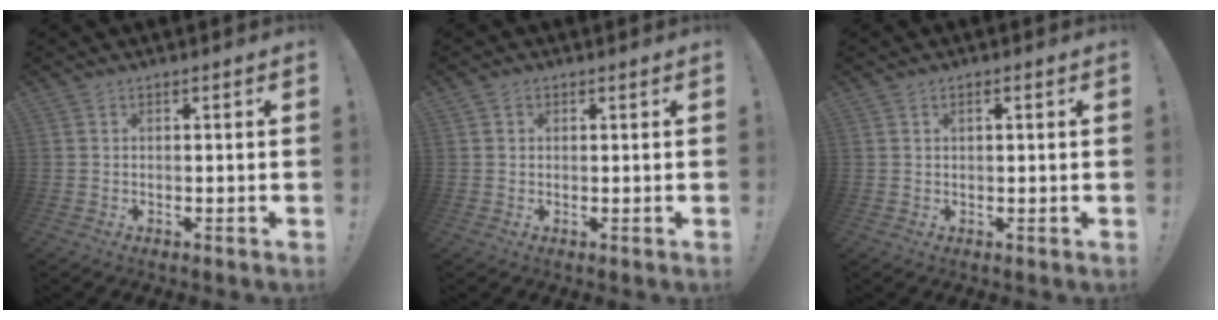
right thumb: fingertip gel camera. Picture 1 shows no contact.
{"total": 1.2, "force": [0.5, 1.0, 0.1], "torque": [0.003, 0.001, 0.008]}
{"total": 1.2, "force": [0.3, 0.5, 1.0], "torque": [-0.015, 0.001, 0.004]}